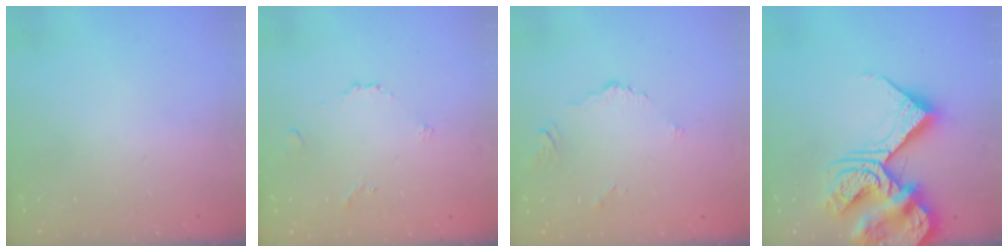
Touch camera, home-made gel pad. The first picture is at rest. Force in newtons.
{"total": 3.0, "press": 2.9, "slide": 0.7}
{"total": 3.7, "press": 3.6, "slide": 0.7}
{"total": 19.4, "press": 19.2, "slide": 2.3}